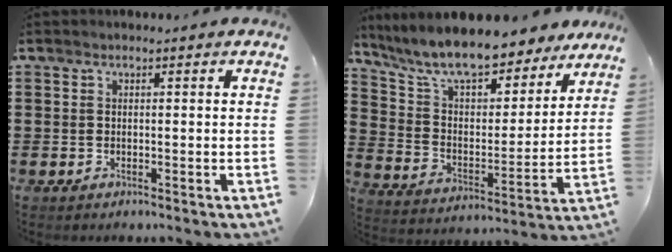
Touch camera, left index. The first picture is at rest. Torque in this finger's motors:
{"motor_torque": [2.14, 0.00, 1.05, 0.21]}